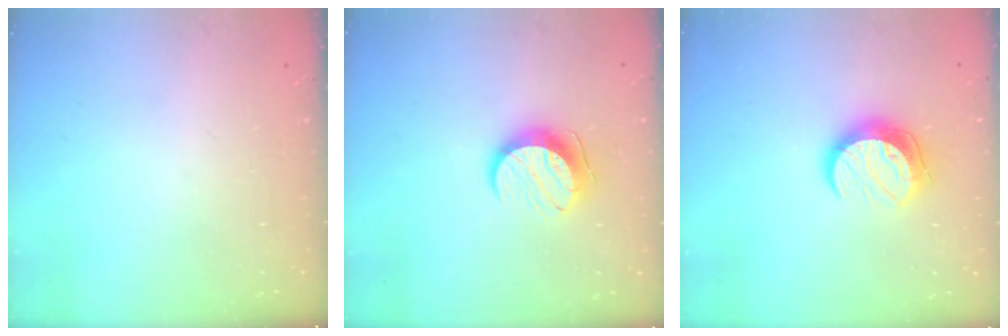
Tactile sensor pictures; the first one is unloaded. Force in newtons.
{"total": 10.0, "press": 10.0, "slide": 0.3}
{"total": 12.0, "press": 12.0, "slide": 0.8}